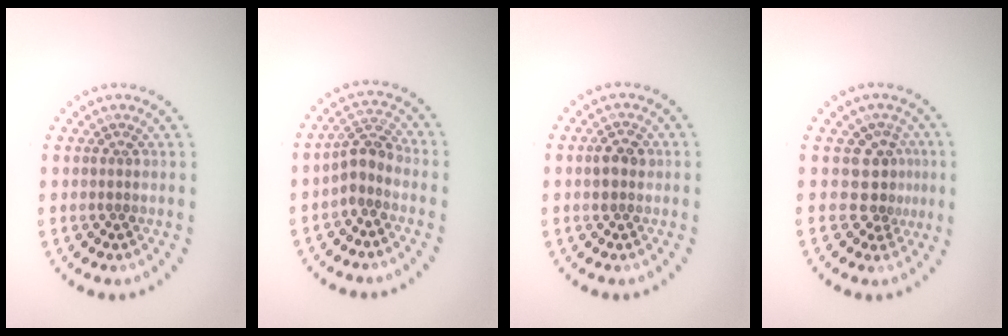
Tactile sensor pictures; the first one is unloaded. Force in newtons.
{"total": 2.5, "press": 2.0, "slide": 1.5}
{"total": 1.8, "press": 1.7, "slide": 0.2}
{"total": 2.6, "press": 2.0, "slide": 1.7}